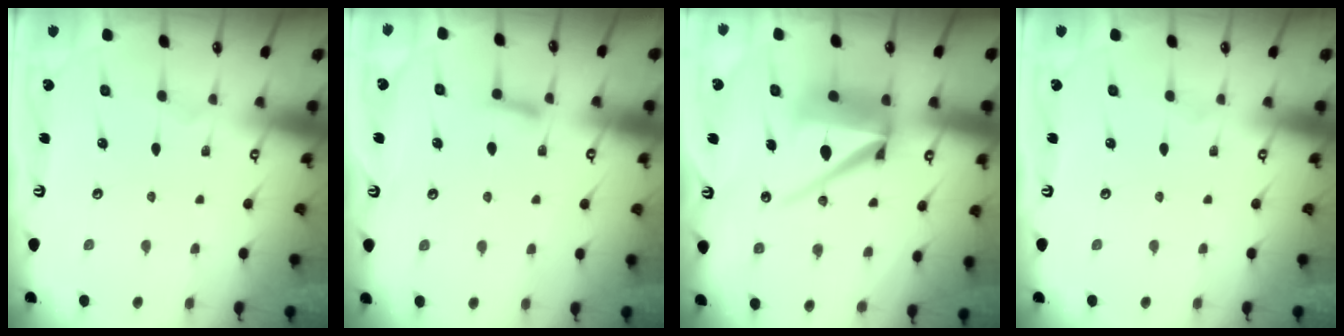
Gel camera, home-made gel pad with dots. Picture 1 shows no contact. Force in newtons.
{"total": 5.9, "press": 5.9, "slide": 0.7}
{"total": 14.5, "press": 14.4, "slide": 1.6}
{"total": 0.0}